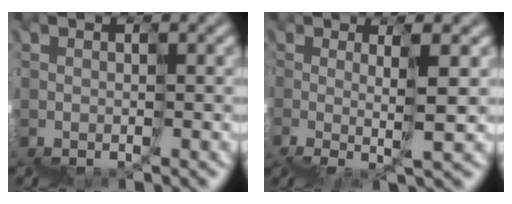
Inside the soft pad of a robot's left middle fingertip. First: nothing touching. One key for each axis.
{"total": 2.8, "fx": 2.3, "fy": -1.4, "fz": 0.9, "tx": 0.013, "ty": 0.027, "tz": 0.032}